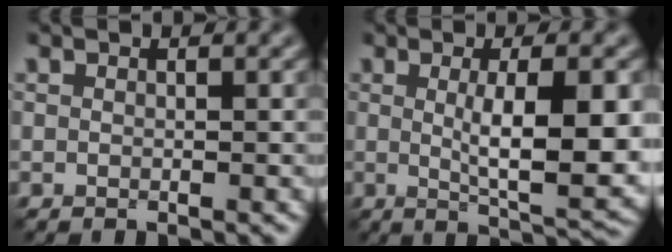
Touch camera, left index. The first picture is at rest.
{"total": 7.8, "force": [0.3, 1.8, 7.5], "torque": [-0.111, -0.004, 0.012]}